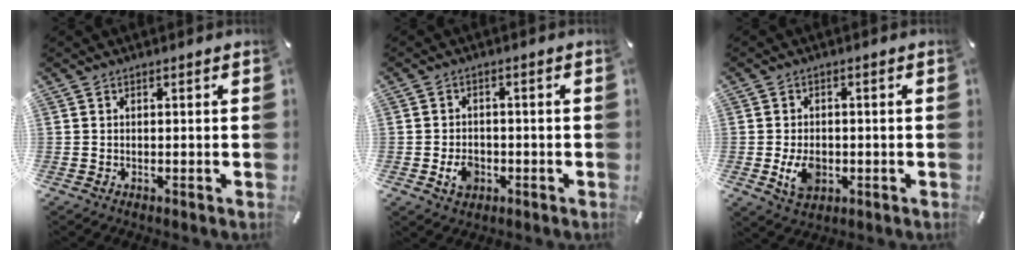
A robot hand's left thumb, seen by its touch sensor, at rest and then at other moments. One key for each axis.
{"total": 4.6, "fx": -1.4, "fy": 3.6, "fz": 2.5, "tx": -0.039, "ty": 0.002, "tz": -0.026}
{"total": 6.3, "fx": -1.3, "fy": 4.5, "fz": 4.2, "tx": -0.088, "ty": -0.003, "tz": -0.025}